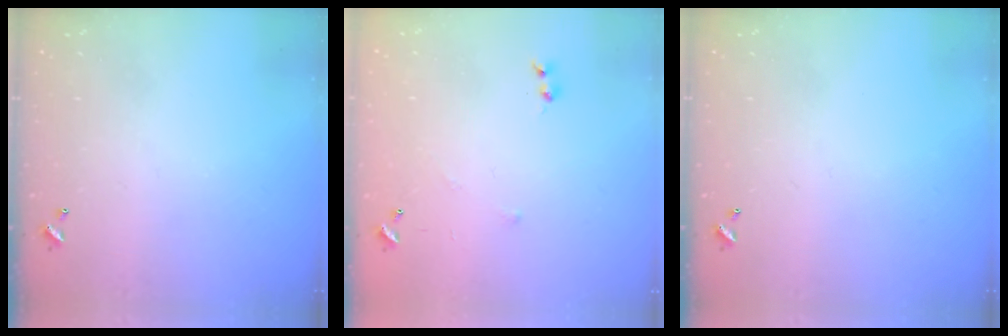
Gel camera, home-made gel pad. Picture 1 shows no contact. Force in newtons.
{"total": 6.1, "press": 6.1, "slide": 0.8}
{"total": 0.0}